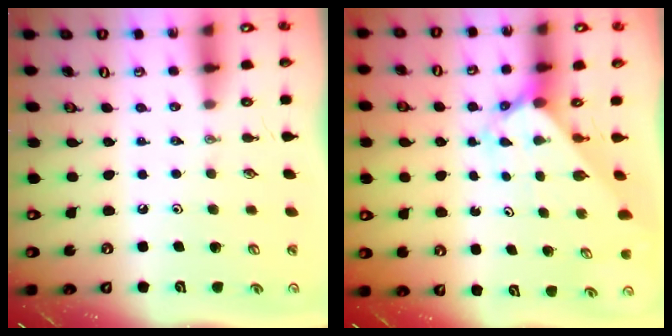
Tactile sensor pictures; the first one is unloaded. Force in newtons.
{"total": 2.2, "press": 2.2, "slide": 0.2}